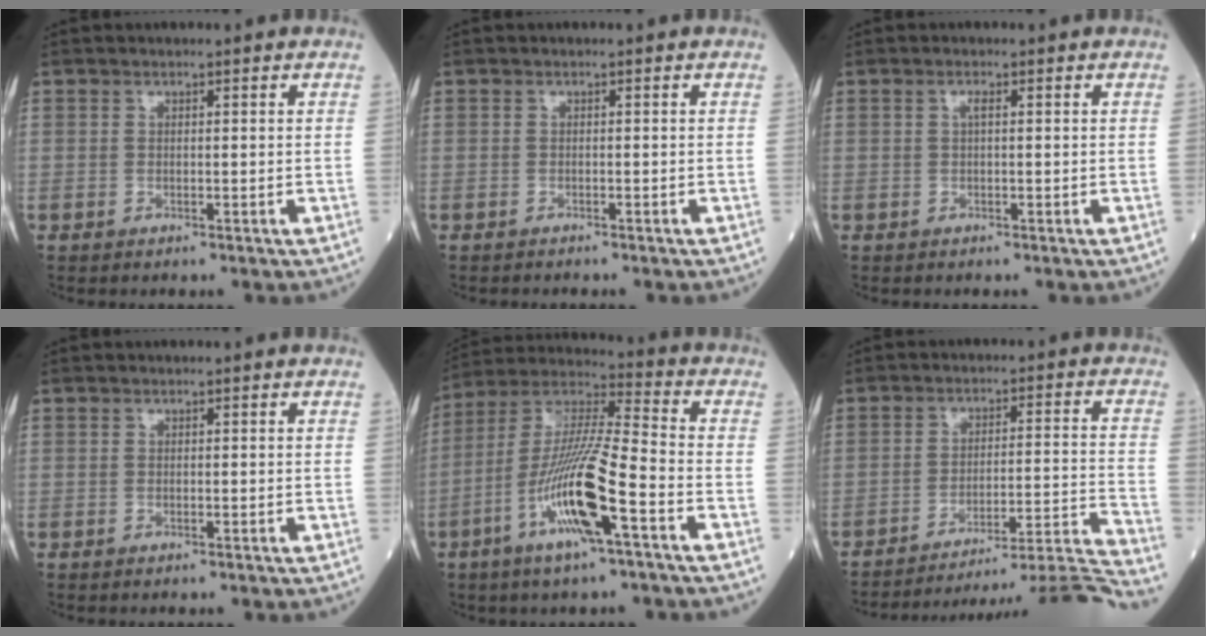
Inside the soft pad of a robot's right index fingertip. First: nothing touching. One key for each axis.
{"total": 0.5, "fx": -0.5, "fy": 0.0, "fz": 0.0, "tx": -0.004, "ty": -0.002, "tz": -0.012}
{"total": 0.9, "fx": 0.2, "fy": 0.2, "fz": 0.9, "tx": -0.019, "ty": 0.003, "tz": 0.002}
{"total": 0.0}
{"total": 15.4, "fx": -5.9, "fy": 0.8, "fz": 14.2, "tx": -0.286, "ty": -0.007, "tz": -0.115}
{"total": 20.0, "fx": -19.1, "fy": -3.6, "fz": 4.8, "tx": -0.027, "ty": 0.000, "tz": -0.259}